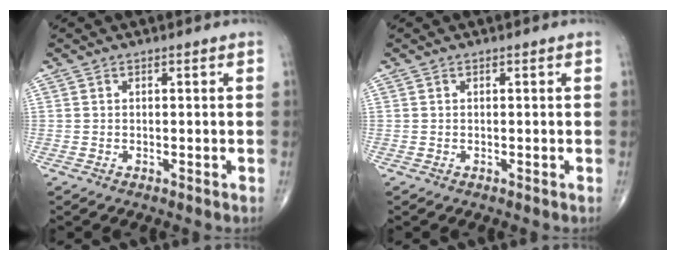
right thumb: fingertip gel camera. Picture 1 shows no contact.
{"total": 0.0}